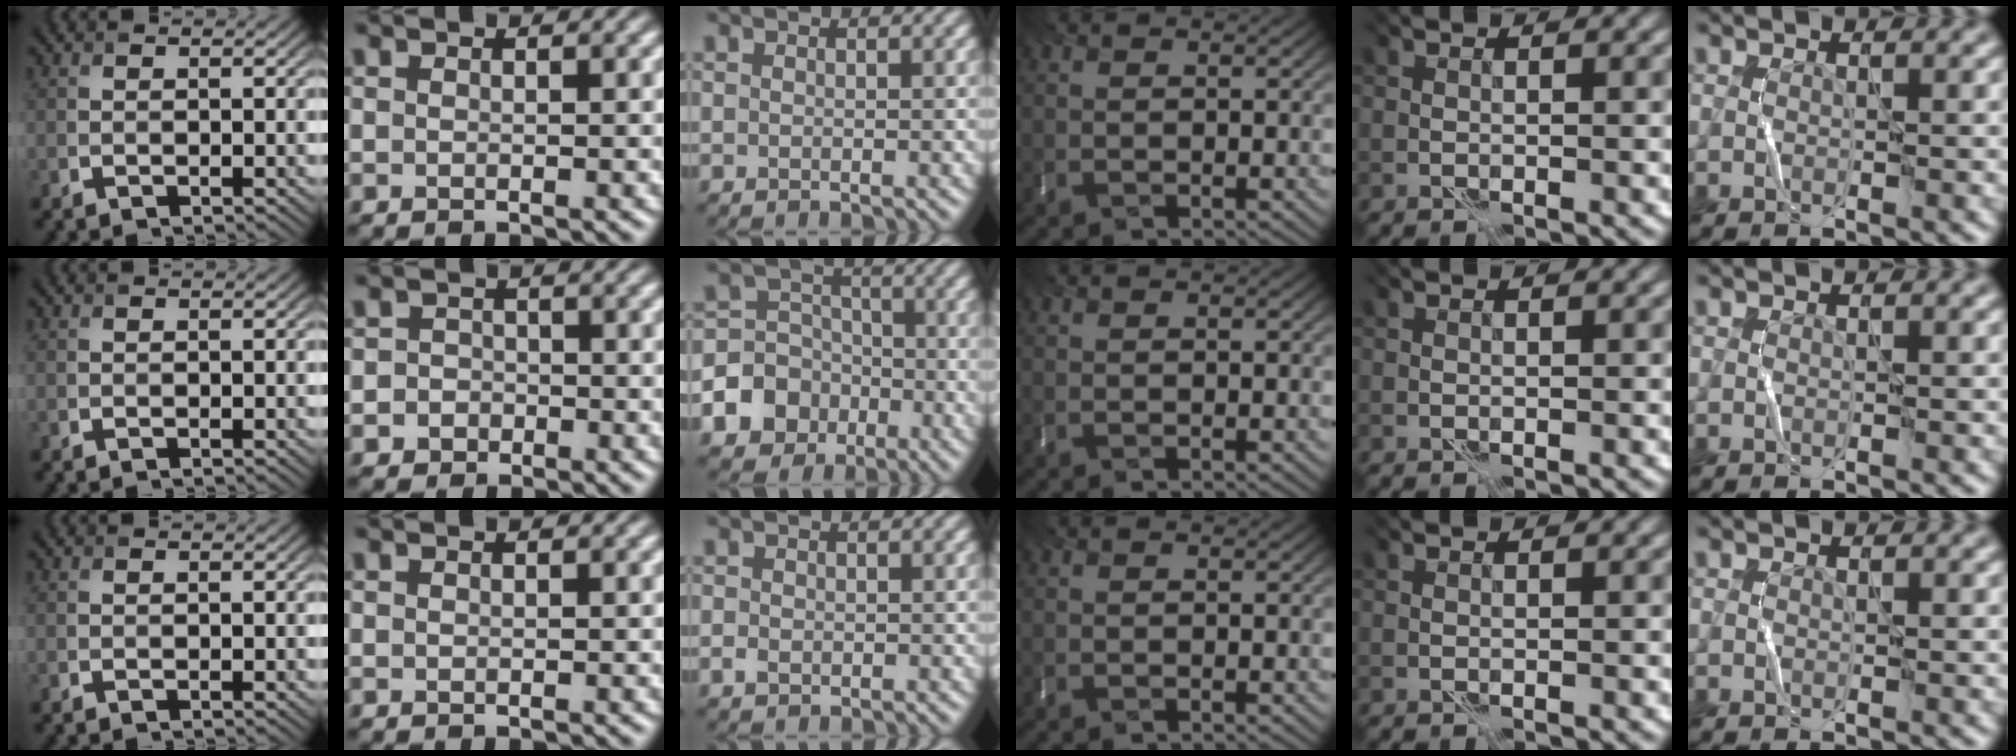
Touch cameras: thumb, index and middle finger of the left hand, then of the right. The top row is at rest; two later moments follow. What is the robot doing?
{"motion": "fold", "object": "bubble wrap"}